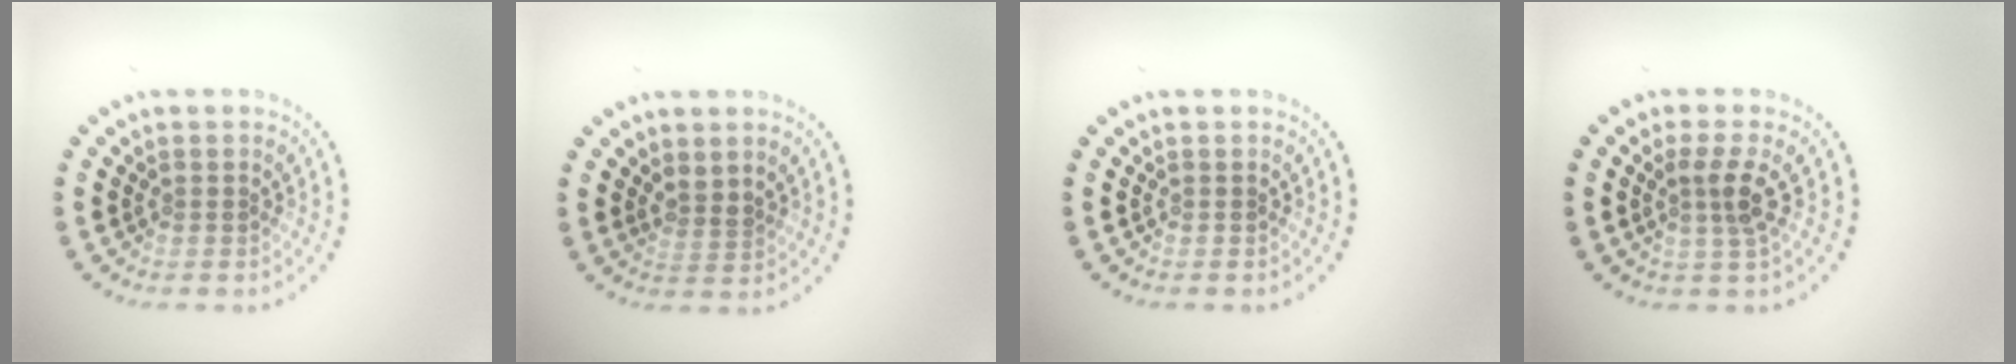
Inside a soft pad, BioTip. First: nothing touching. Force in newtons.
{"total": 1.5, "press": 1.2, "slide": 0.9}
{"total": 0.0}
{"total": 2.4, "press": 1.8, "slide": 1.5}